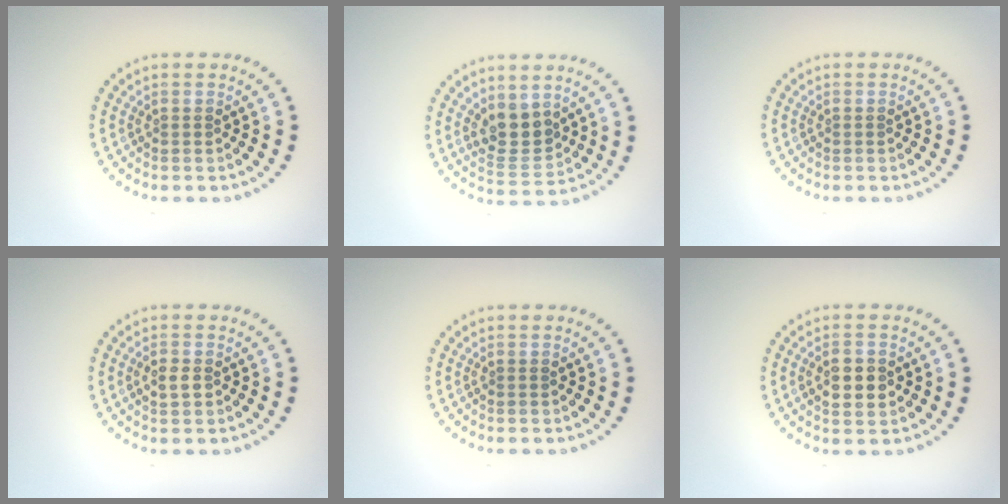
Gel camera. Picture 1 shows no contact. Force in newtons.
{"total": 3.3, "press": 3.0, "slide": 1.4}
{"total": 0.0}
{"total": 1.3, "press": 1.3, "slide": 0.1}
{"total": 0.0}
{"total": 2.9, "press": 2.9, "slide": 0.2}